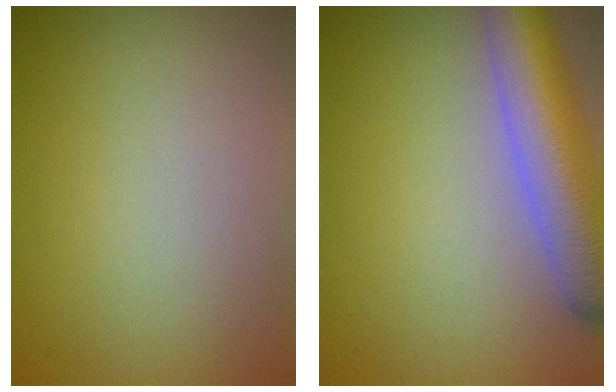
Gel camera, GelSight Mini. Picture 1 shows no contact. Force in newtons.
{"total": 8.3, "press": 8.2, "slide": 0.7}